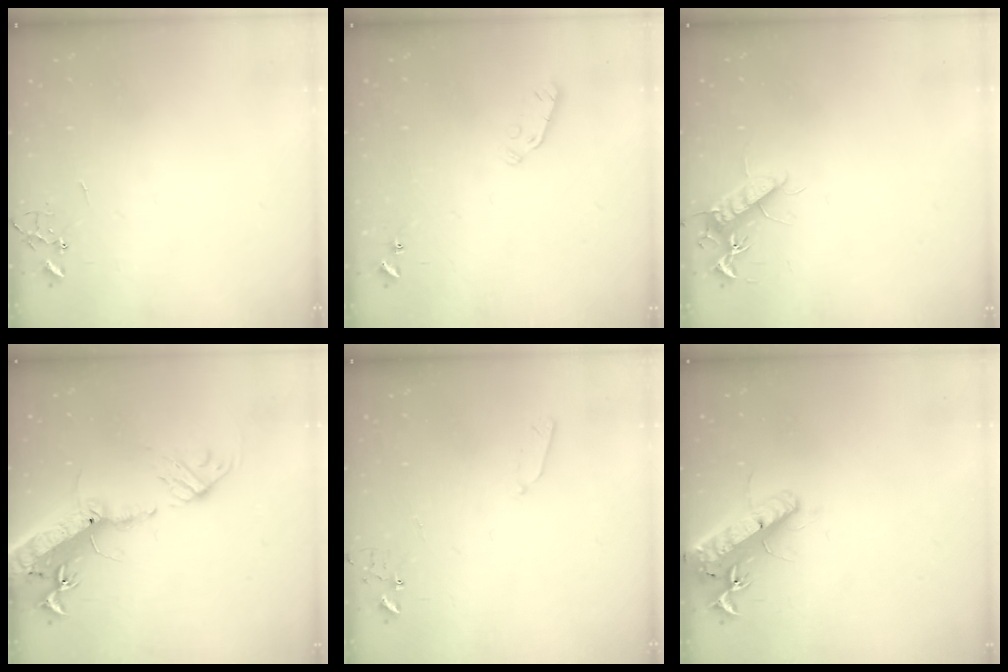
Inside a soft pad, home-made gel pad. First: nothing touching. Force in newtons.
{"total": 3.8, "press": 3.7, "slide": 0.8}
{"total": 11.3, "press": 11.3, "slide": 0.7}
{"total": 23.3, "press": 22.7, "slide": 5.2}
{"total": 3.4, "press": 3.4, "slide": 0.5}
{"total": 17.1, "press": 16.8, "slide": 3.4}